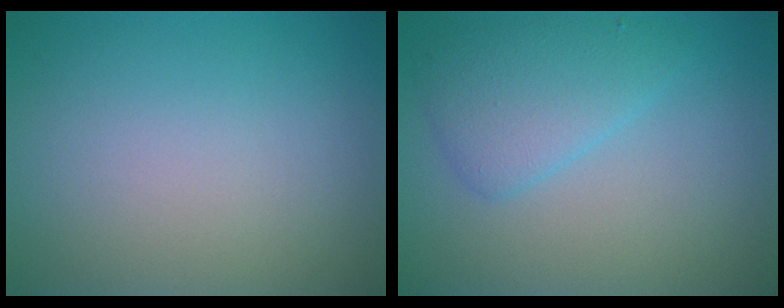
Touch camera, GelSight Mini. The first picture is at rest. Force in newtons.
{"total": 3.4, "press": 3.4, "slide": 0.1}